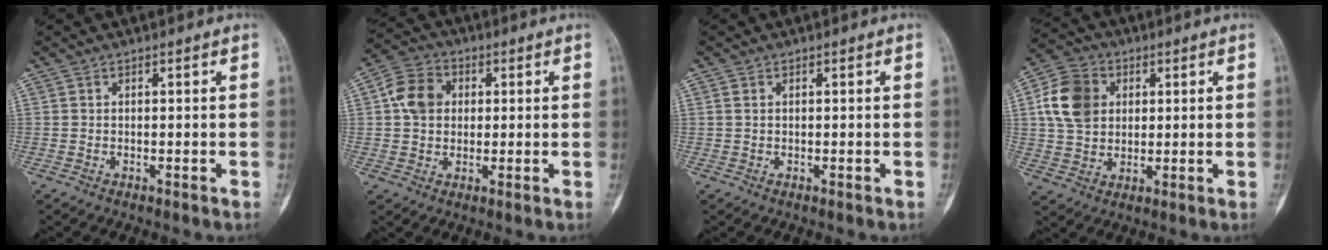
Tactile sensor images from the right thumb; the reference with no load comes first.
{"total": 8.2, "force": [1.4, 6.6, 4.8], "torque": [-0.069, 0.011, 0.016]}
{"total": 0.9, "force": [0.3, 0.6, 0.6], "torque": [-0.011, 0.002, 0.008]}
{"total": 11.3, "force": [2.5, 8.9, 6.5], "torque": [-0.106, 0.006, 0.042]}